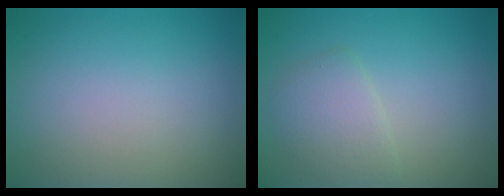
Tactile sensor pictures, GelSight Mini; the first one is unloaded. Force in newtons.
{"total": 2.7, "press": 2.7, "slide": 0.1}